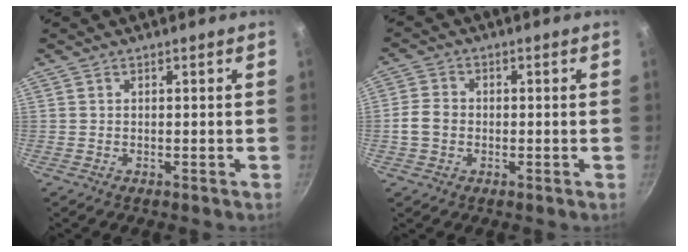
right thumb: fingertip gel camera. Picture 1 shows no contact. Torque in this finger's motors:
{"motor_torque": [-1.24, 1.59, 0.26, -0.08, 0.14]}